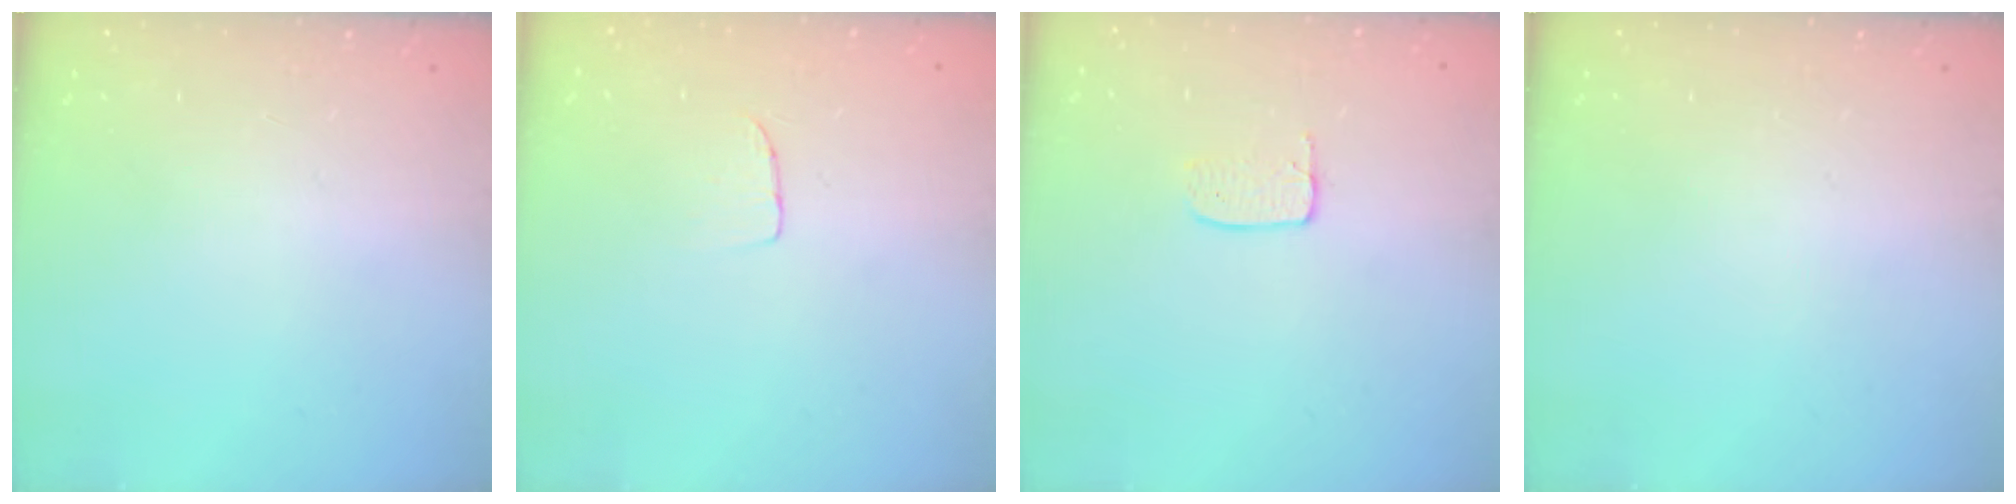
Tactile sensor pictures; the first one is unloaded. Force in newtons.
{"total": 4.1, "press": 4.0, "slide": 0.2}
{"total": 3.5, "press": 3.5, "slide": 0.2}
{"total": 0.0}